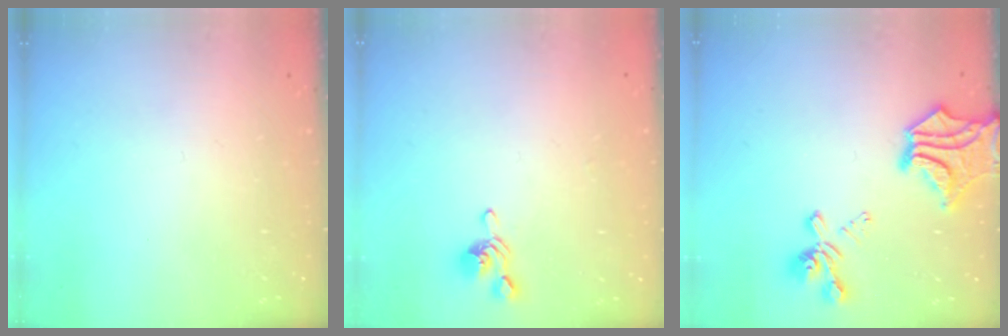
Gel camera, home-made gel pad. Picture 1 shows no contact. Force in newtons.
{"total": 1.1, "press": 0.8, "slide": 0.7}
{"total": 7.3, "press": 6.6, "slide": 3.2}